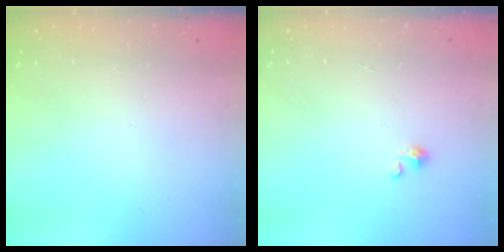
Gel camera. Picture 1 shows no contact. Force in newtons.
{"total": 2.3, "press": 2.3, "slide": 0.2}